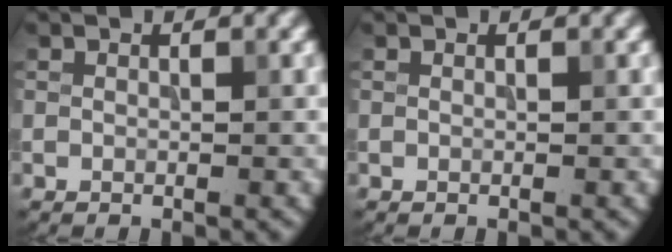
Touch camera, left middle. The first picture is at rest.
{"total": 0.0}